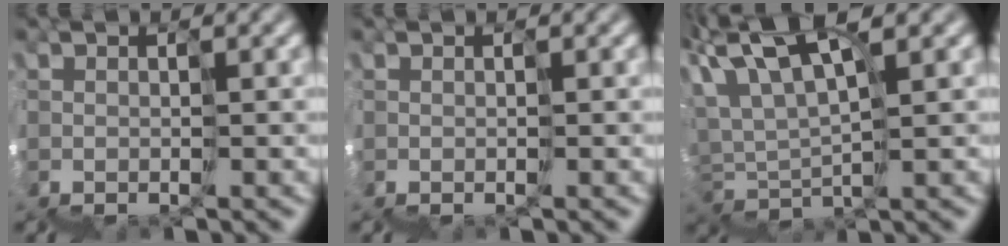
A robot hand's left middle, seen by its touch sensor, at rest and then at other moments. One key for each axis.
{"total": 0.0}
{"total": 3.4, "fx": 3.4, "fy": -0.2, "fz": -0.3, "tx": -0.026, "ty": 0.037, "tz": 0.046}